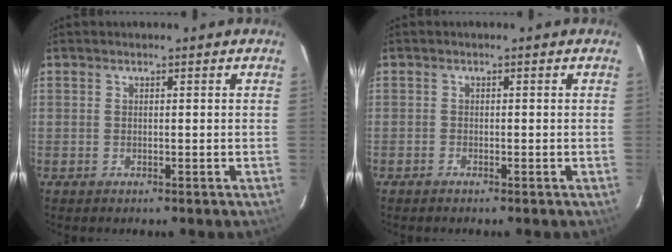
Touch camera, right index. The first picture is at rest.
{"total": 0.6, "force": [-0.6, 0.3, 0.0], "torque": [0.000, 0.004, -0.013]}